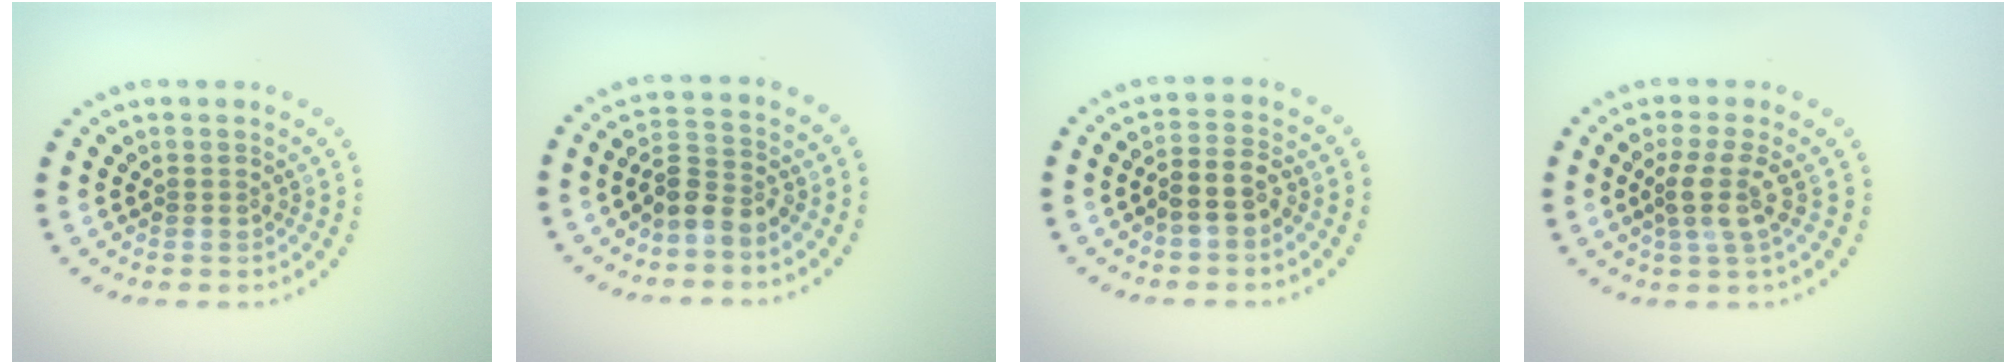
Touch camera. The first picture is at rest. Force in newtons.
{"total": 3.0, "press": 2.6, "slide": 1.5}
{"total": 2.9, "press": 2.5, "slide": 1.4}
{"total": 2.8, "press": 2.1, "slide": 1.8}